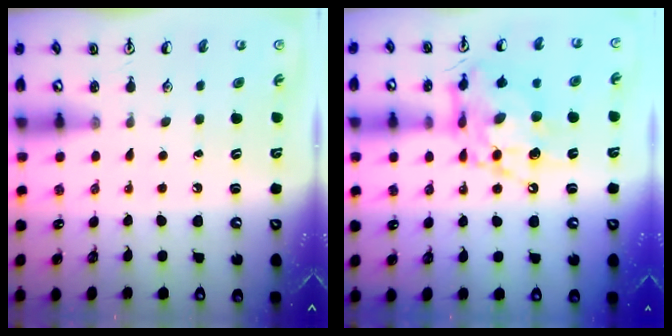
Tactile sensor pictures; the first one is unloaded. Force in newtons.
{"total": 14.3, "press": 14.3, "slide": 1.4}